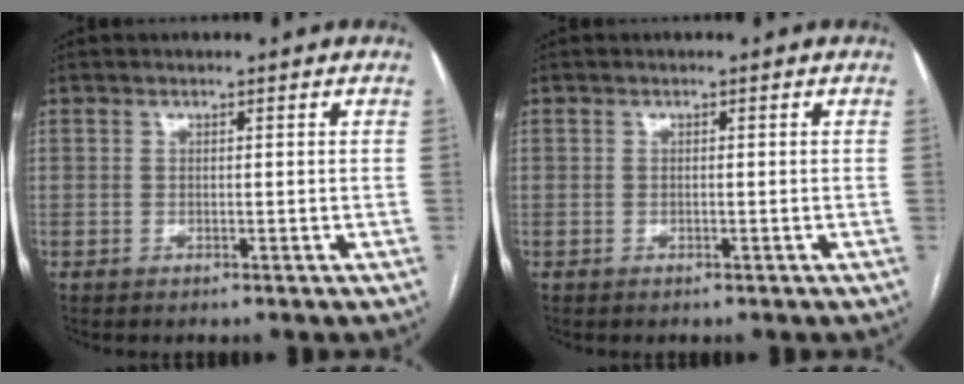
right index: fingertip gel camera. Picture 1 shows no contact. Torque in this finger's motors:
{"motor_torque": [-0.01, 0.02, 0.00, 0.01]}